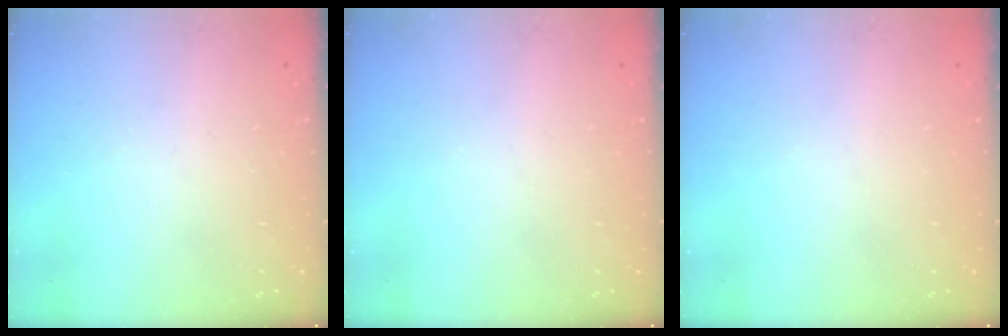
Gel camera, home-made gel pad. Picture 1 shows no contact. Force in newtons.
{"total": 0.0}
{"total": 0.0}